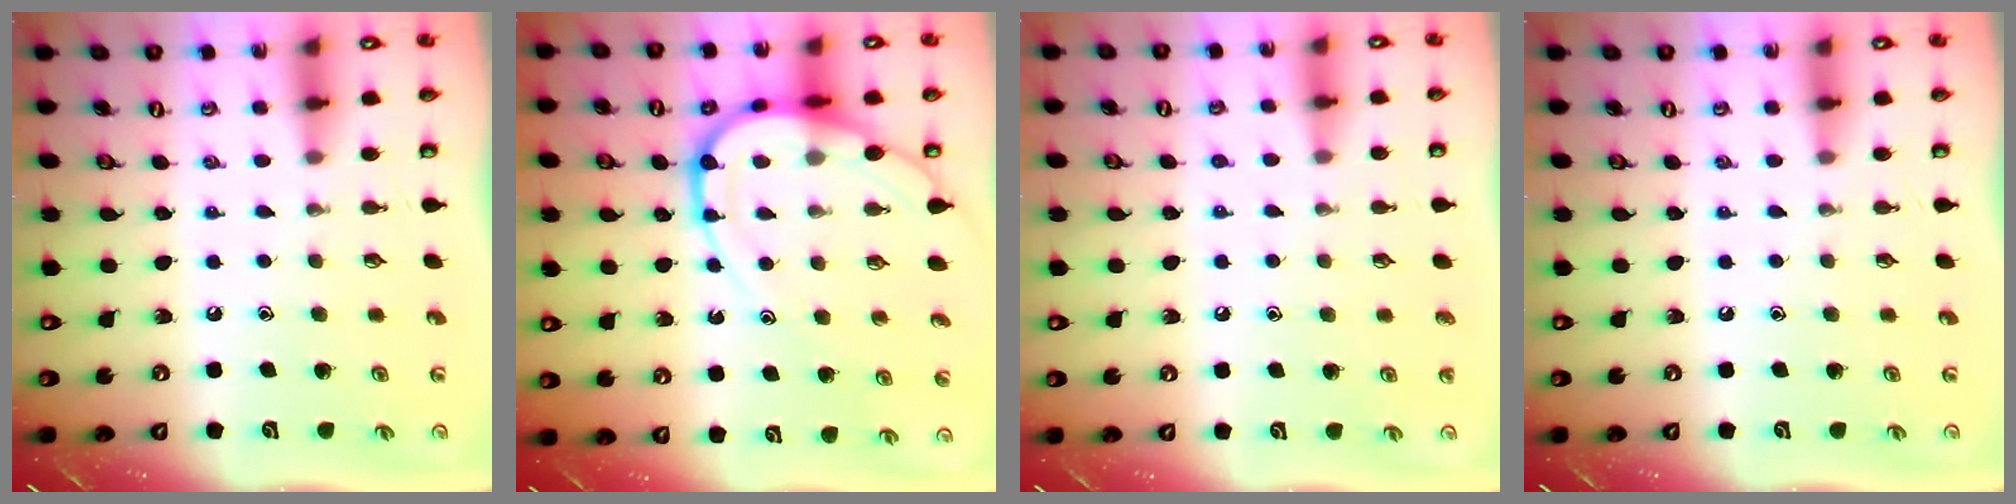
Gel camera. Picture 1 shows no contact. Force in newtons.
{"total": 12.5, "press": 12.5, "slide": 1.1}
{"total": 4.2, "press": 4.1, "slide": 0.4}
{"total": 0.0}